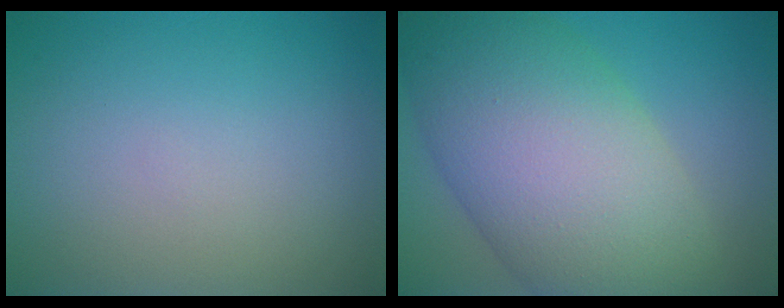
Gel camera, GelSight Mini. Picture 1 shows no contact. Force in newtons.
{"total": 13.3, "press": 13.3, "slide": 0.7}